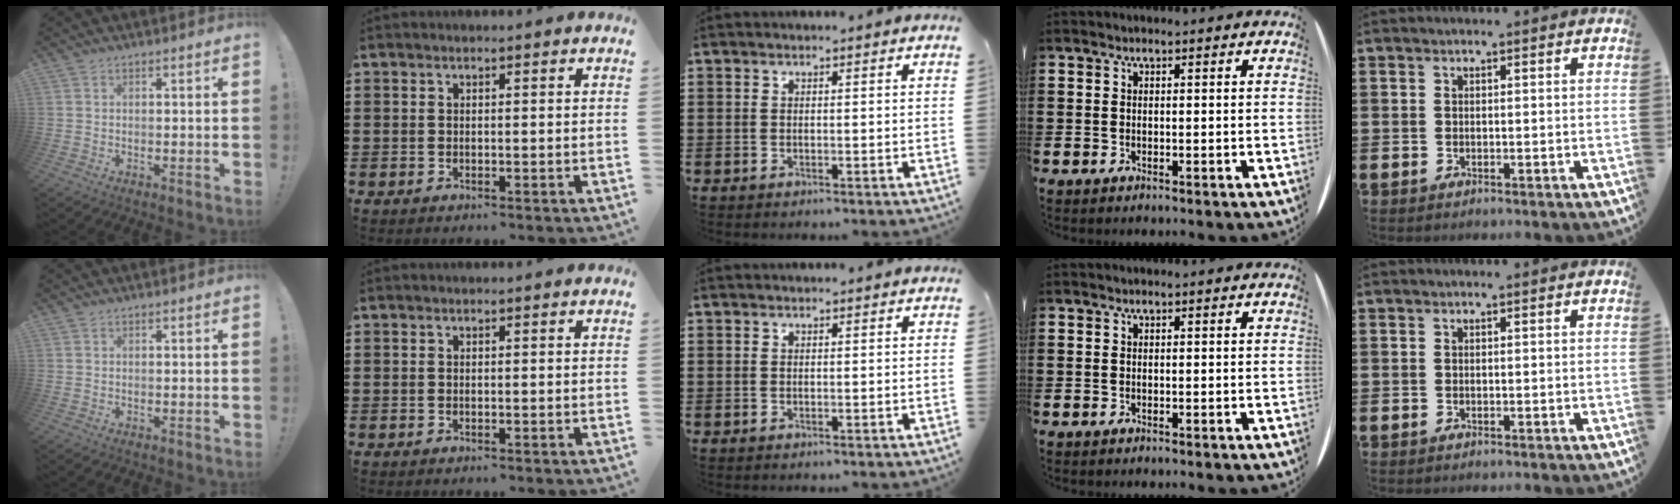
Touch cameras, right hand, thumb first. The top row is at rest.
{}